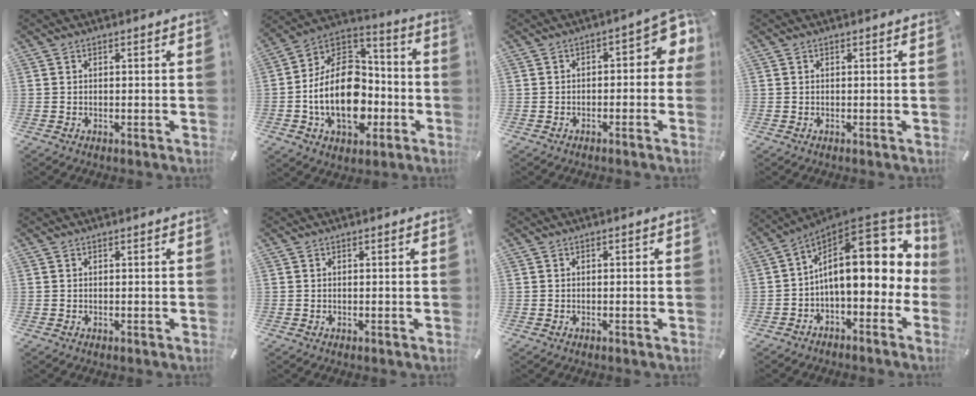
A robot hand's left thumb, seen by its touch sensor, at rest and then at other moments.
{"total": 21.8, "force": [-5.5, 14.7, 15.1], "torque": [-0.287, 0.007, -0.091]}
{"total": 7.3, "force": [0.9, 4.1, 6.0], "torque": [-0.071, -0.012, 0.009]}
{"total": 0.0}
{"total": 0.0}
{"total": 0.0}
{"total": 0.8, "force": [-0.5, 0.3, 0.6], "torque": [-0.012, 0.001, -0.009]}
{"total": 20.3, "force": [3.6, 10.7, 16.9], "torque": [-0.254, -0.044, 0.060]}